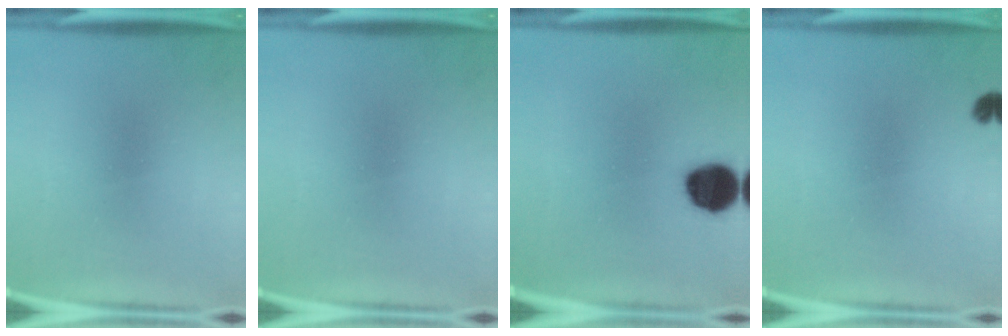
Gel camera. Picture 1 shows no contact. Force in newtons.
{"total": 0.0}
{"total": 11.5}
{"total": 1.5}